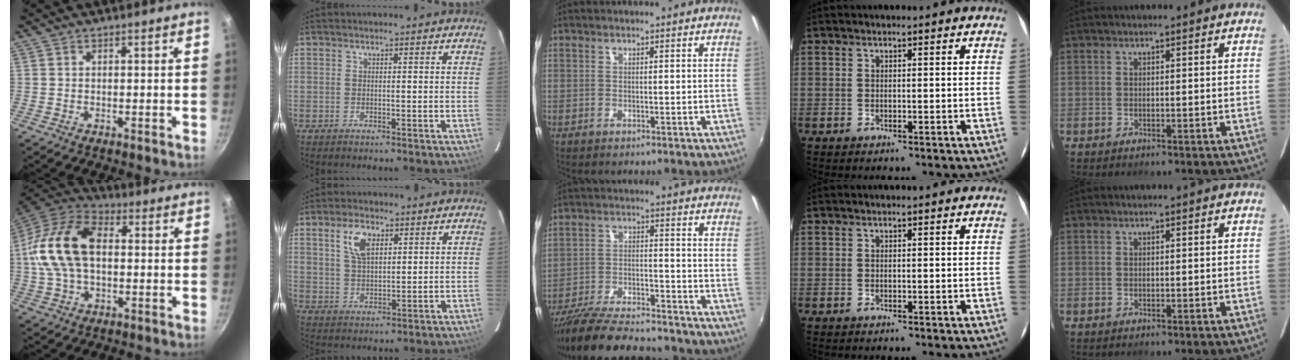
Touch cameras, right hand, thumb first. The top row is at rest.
{"thumb": {"total": 18.1, "force": [1.1, 11.4, 14.0], "torque": [-0.260, 0.033, 0.006]}, "index": {"total": 6.3, "force": [2.9, 3.2, 4.5], "torque": [-0.086, 0.010, 0.058]}, "middle": {"total": 17.2, "force": [-15.1, 3.3, 7.6], "torque": [-0.160, -0.030, -0.248]}}